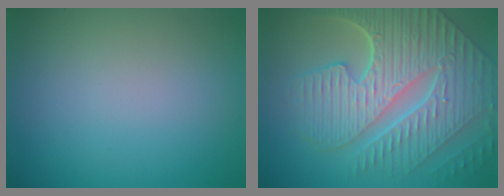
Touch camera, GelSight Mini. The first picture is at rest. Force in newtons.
{"total": 10.6, "press": 7.3, "slide": 7.7}